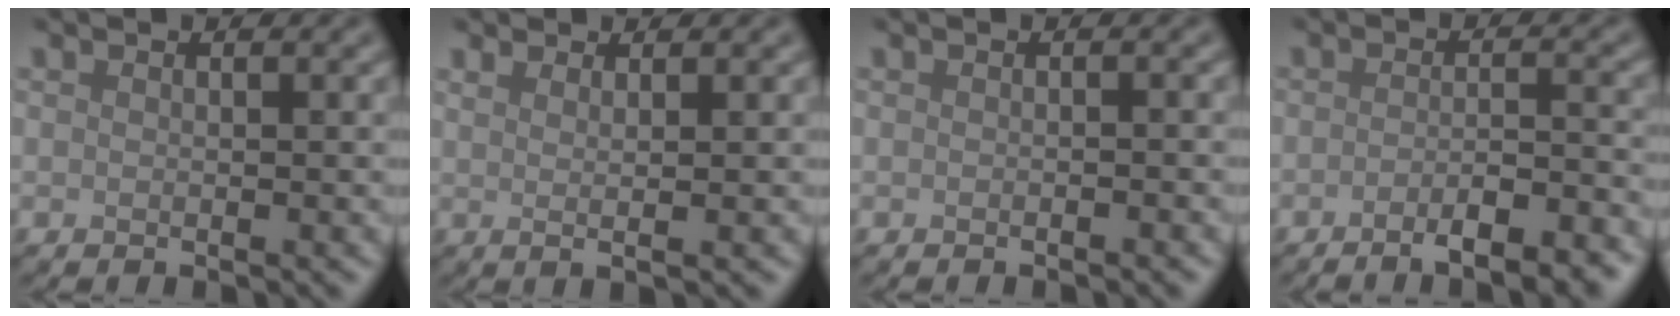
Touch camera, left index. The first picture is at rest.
{"total": 2.4, "force": [1.2, 0.9, 1.9], "torque": [-0.025, -0.004, 0.000]}
{"total": 0.7, "force": [-0.4, 0.0, 0.5], "torque": [-0.007, 0.001, -0.006]}
{"total": 5.6, "force": [-3.5, 1.5, 4.0], "torque": [-0.048, 0.005, -0.047]}